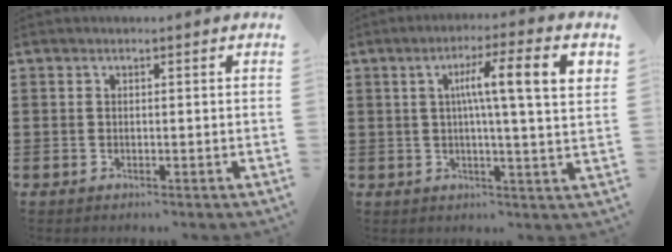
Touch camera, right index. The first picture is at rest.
{"total": 9.5, "force": [2.4, 0.5, 9.1], "torque": [-0.168, 0.002, 0.032]}